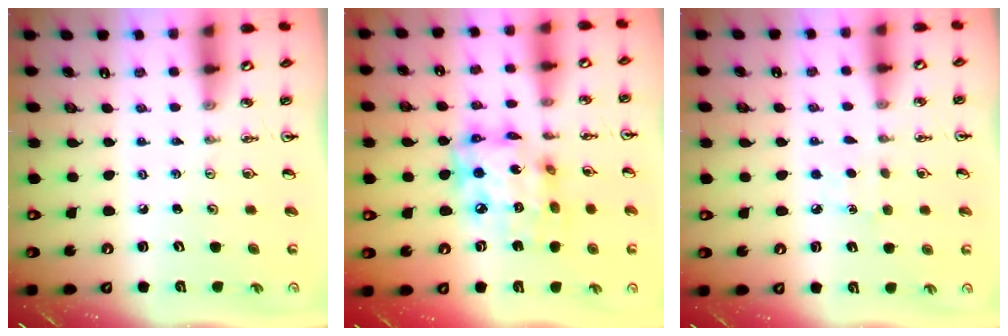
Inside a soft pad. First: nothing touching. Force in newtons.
{"total": 16.0, "press": 15.9, "slide": 1.8}
{"total": 3.9, "press": 3.8, "slide": 0.5}